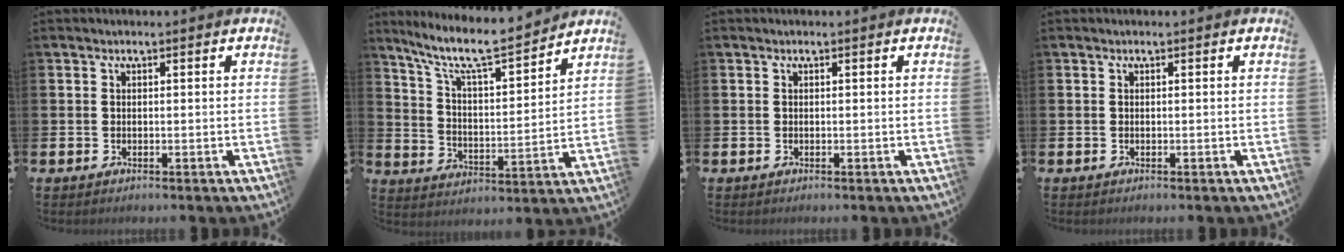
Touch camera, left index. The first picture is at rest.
{"total": 9.4, "force": [8.3, 1.2, 4.3], "torque": [-0.117, -0.051, 0.141]}
{"total": 0.0}
{"total": 0.0}